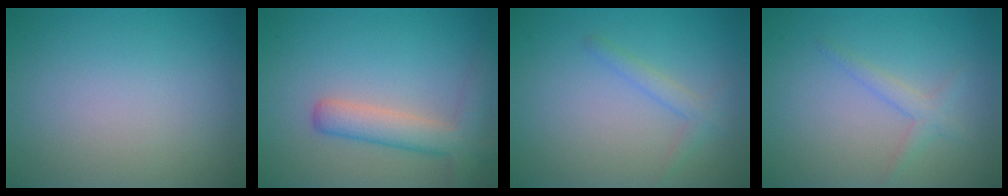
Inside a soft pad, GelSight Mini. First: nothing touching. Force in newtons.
{"total": 4.2, "press": 4.2, "slide": 0.2}
{"total": 1.5, "press": 1.5, "slide": 0.1}
{"total": 1.6, "press": 1.6, "slide": 0.1}